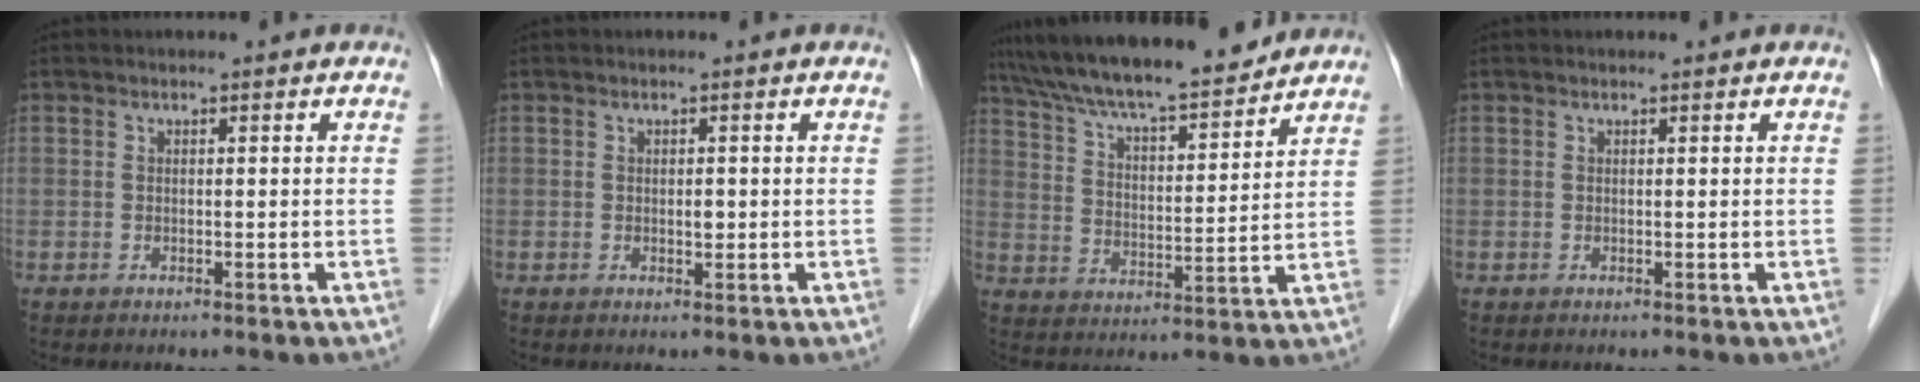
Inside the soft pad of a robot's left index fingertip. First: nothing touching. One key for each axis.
{"total": 0.9, "fx": -0.3, "fy": 0.5, "fz": 0.7, "tx": -0.010, "ty": -0.003, "tz": -0.006}
{"total": 15.9, "fx": 14.4, "fy": 1.7, "fz": 6.7, "tx": -0.116, "ty": 0.009, "tz": 0.233}
{"total": 0.0}